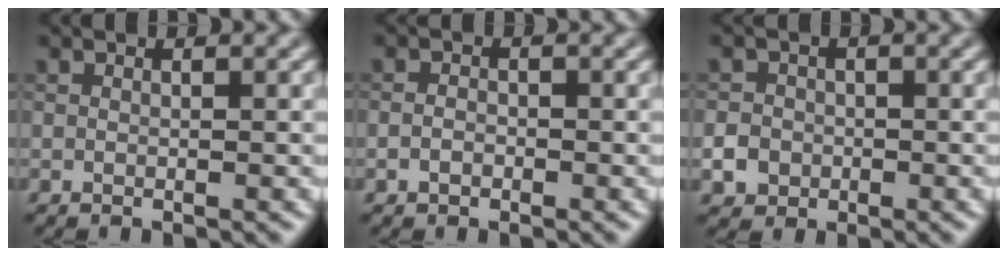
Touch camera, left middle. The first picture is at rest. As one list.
[{"total": 1.1, "force": [-0.5, 0.8, 0.5], "torque": [-0.010, 0.000, -0.013]}, {"total": 2.6, "force": [-0.8, 2.3, 0.7], "torque": [0.001, -0.001, -0.019]}]